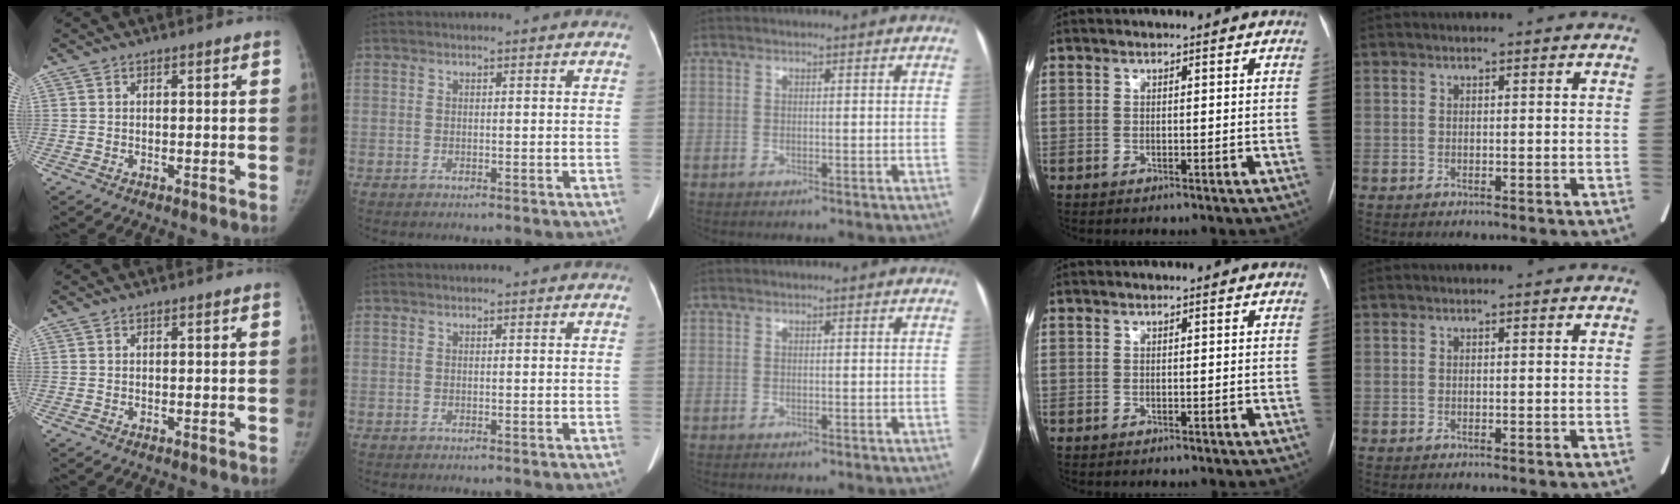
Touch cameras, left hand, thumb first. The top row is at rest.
{}